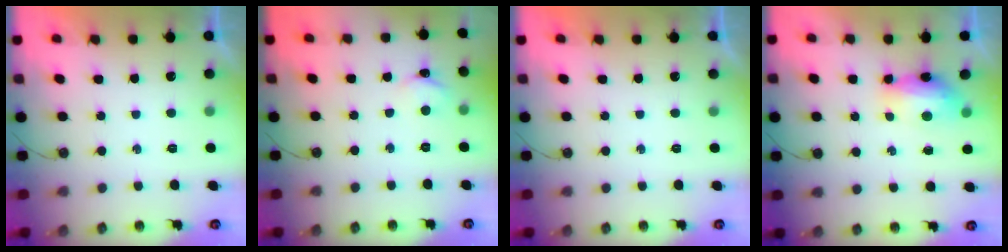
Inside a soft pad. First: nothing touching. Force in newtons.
{"total": 3.1, "press": 3.0, "slide": 0.3}
{"total": 0.0}
{"total": 12.4, "press": 9.1, "slide": 8.5}